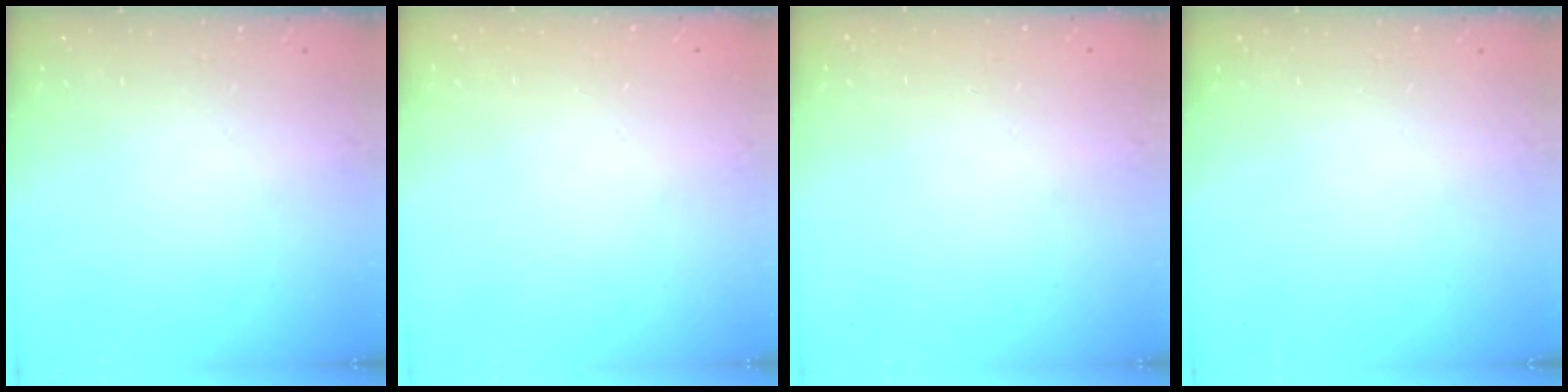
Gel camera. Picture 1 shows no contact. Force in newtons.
{"total": 0.0}
{"total": 0.6, "press": 0.6, "slide": 0.1}
{"total": 0.0}